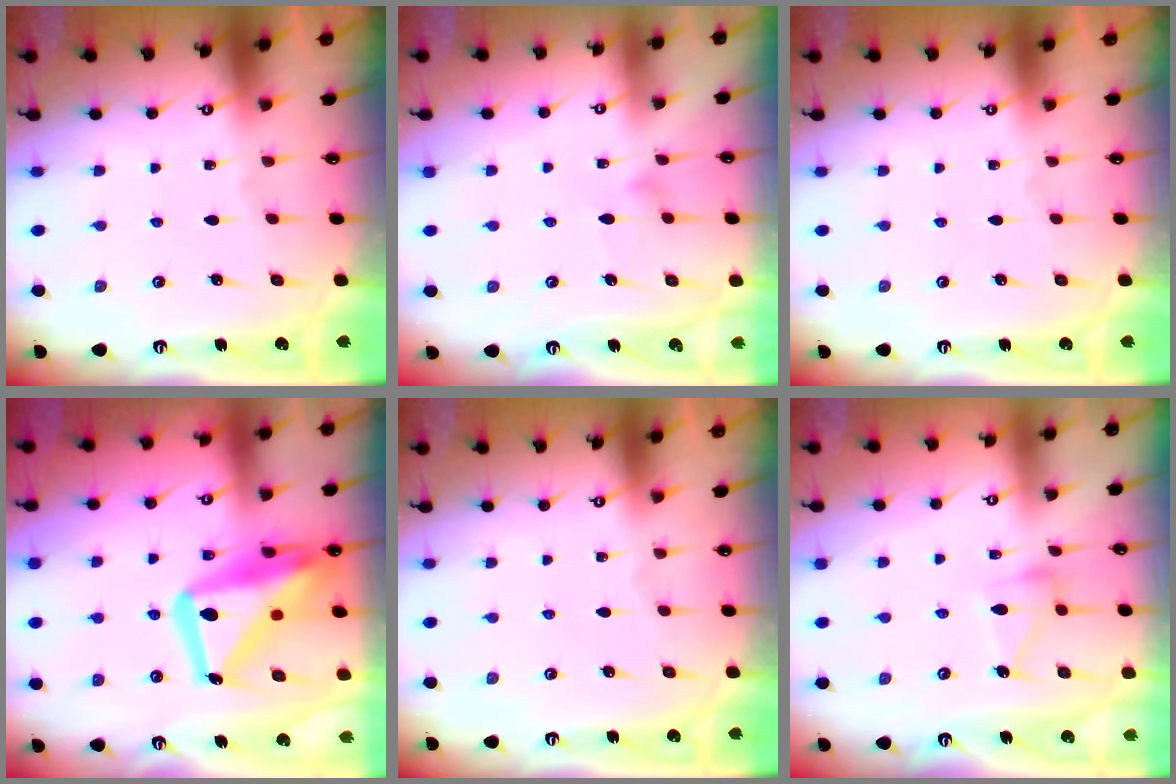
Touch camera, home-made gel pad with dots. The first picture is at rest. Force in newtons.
{"total": 6.2, "press": 6.2, "slide": 0.4}
{"total": 0.0}
{"total": 21.7, "press": 21.6, "slide": 2.0}
{"total": 0.0}
{"total": 11.4, "press": 11.4, "slide": 0.5}